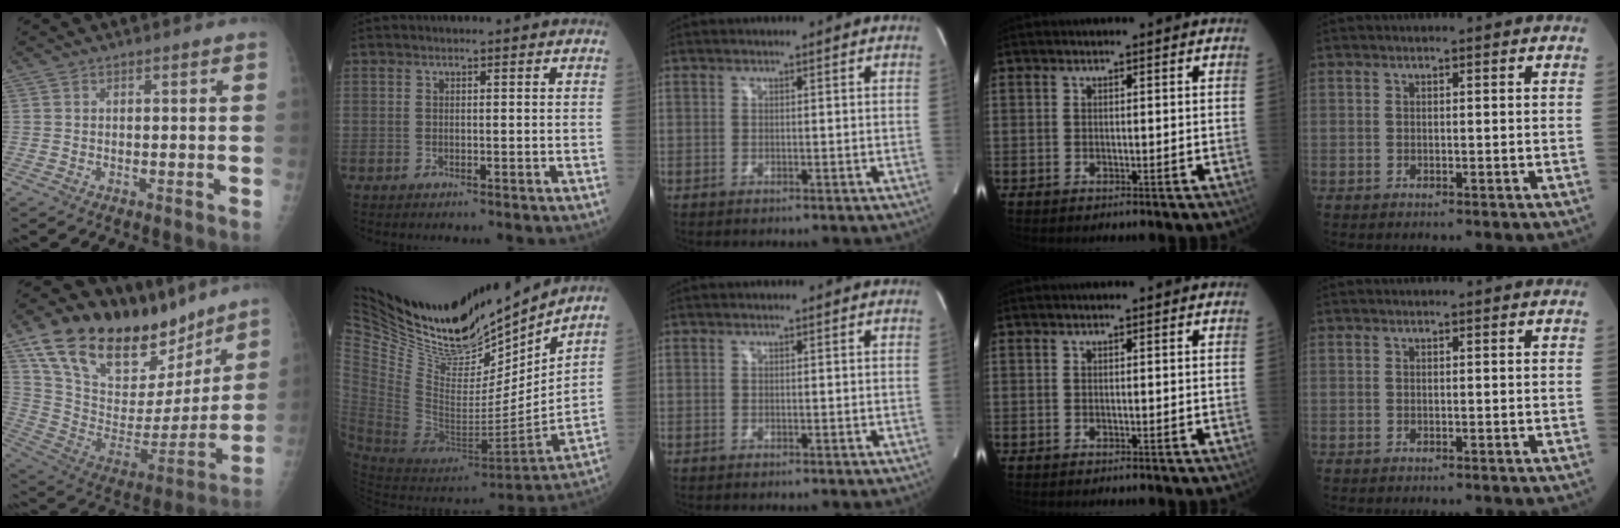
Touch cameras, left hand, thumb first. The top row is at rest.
{"thumb": {"total": 29.1, "force": [20.9, 13.3, 15.4], "torque": [-0.223, -0.062, 0.349]}, "index": {"total": 28.5, "force": [25.3, 7.2, 10.9], "torque": [-0.236, -0.053, 0.428]}}